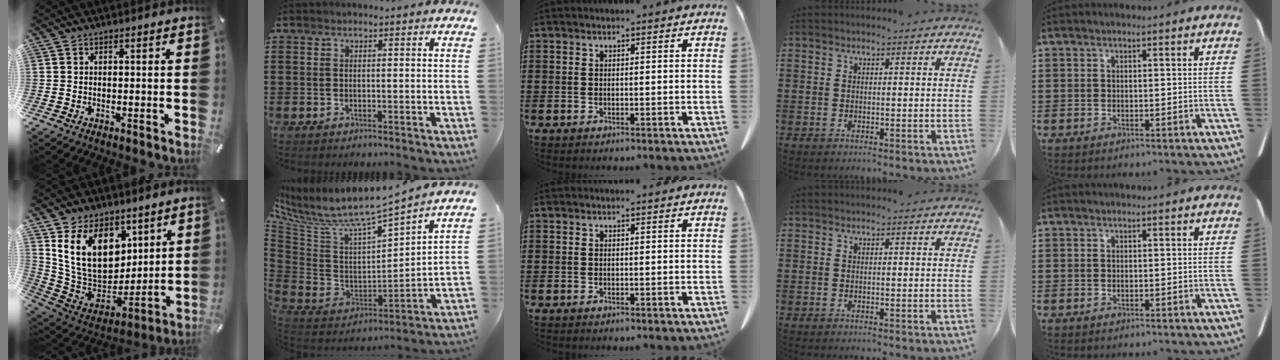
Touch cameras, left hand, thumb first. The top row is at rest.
{"thumb": {"total": 17.6, "force": [7.5, 12.6, 9.7], "torque": [-0.184, -0.042, 0.145]}, "index": {"total": 6.5, "force": [5.7, 0.4, 3.2], "torque": [-0.091, -0.060, 0.087]}}